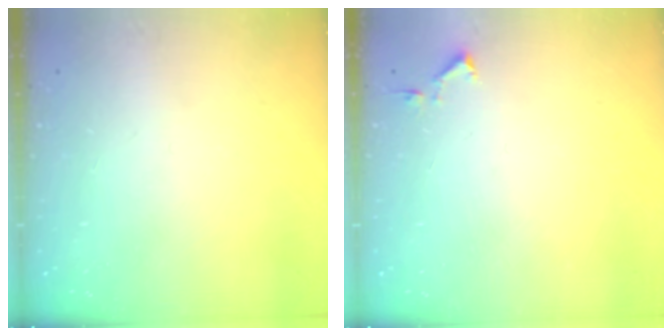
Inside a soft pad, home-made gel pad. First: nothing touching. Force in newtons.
{"total": 3.5, "press": 3.4, "slide": 0.6}